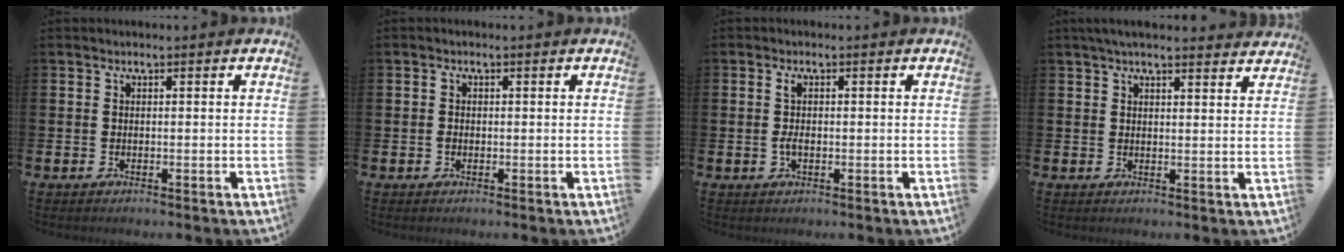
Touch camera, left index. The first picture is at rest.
{"total": 1.0, "force": [0.0, 0.9, 0.5], "torque": [-0.002, 0.004, -0.005]}
{"total": 2.1, "force": [0.1, 1.1, 1.8], "torque": [-0.036, 0.005, -0.001]}
{"total": 3.6, "force": [3.3, 0.5, 1.3], "torque": [-0.027, -0.009, 0.059]}